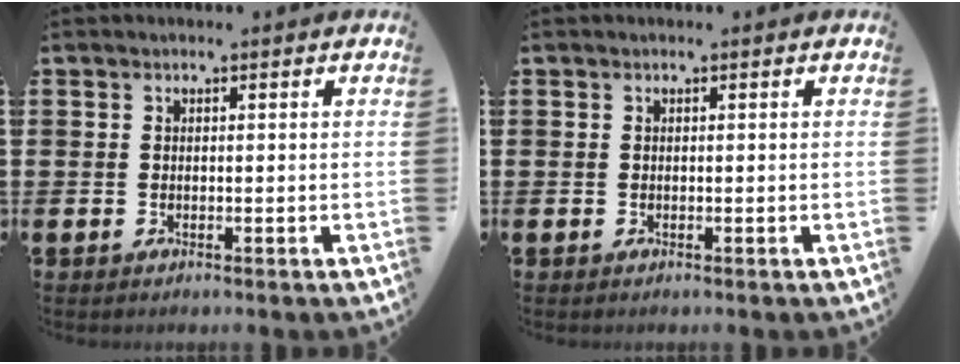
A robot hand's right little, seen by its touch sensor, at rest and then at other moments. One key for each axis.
{"total": 0.0}